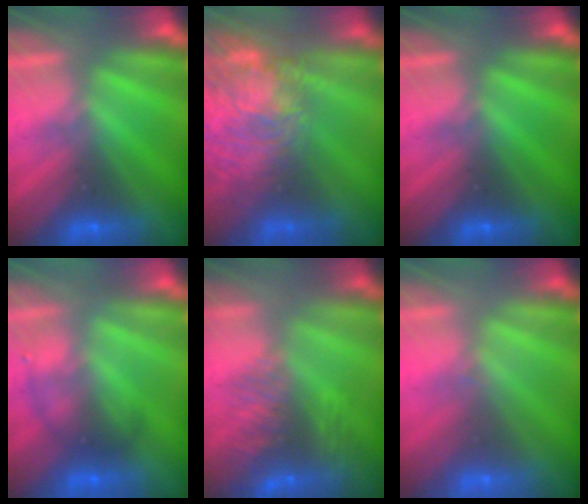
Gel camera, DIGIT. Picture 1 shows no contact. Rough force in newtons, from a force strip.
{"total": 8.1}
{"total": 0.0}
{"total": 1.2}
{"total": 9.3}
{"total": 1.9}